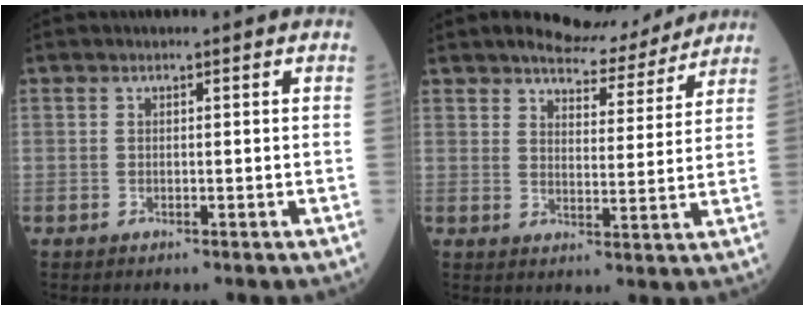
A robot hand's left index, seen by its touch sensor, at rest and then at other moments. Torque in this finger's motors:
{"motor_torque": [0.41, -0.56, 0.30, 0.02]}